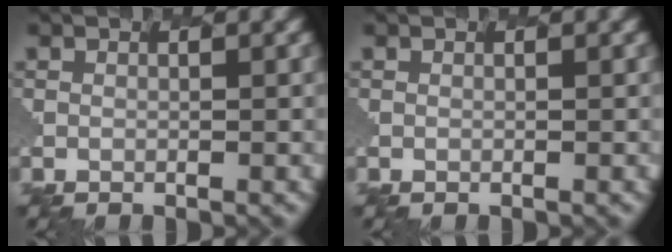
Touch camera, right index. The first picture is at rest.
{"total": 0.0}